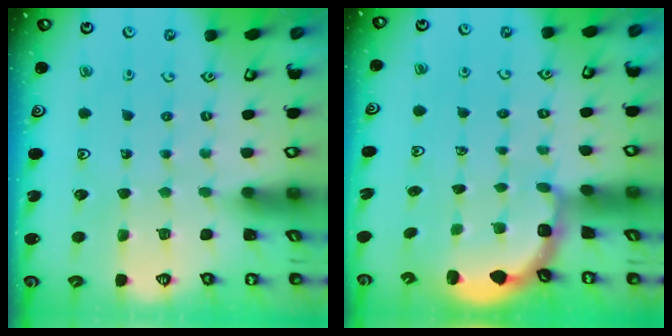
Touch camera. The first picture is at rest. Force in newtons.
{"total": 2.8, "press": 2.5, "slide": 1.4}